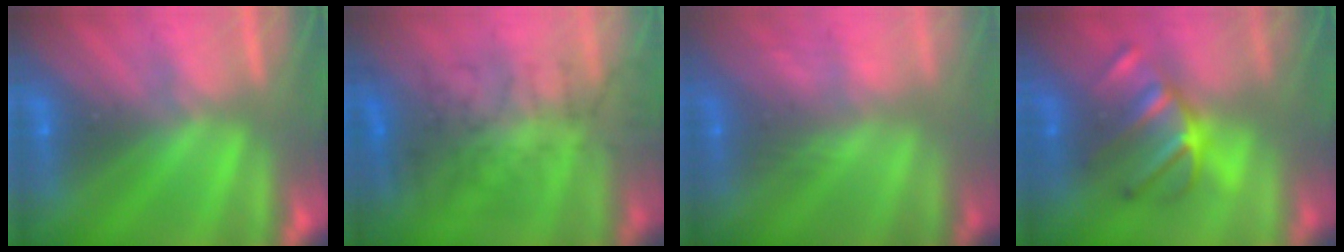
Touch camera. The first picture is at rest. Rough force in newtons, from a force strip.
{"total": 5.0}
{"total": 2.9}
{"total": 2.8}